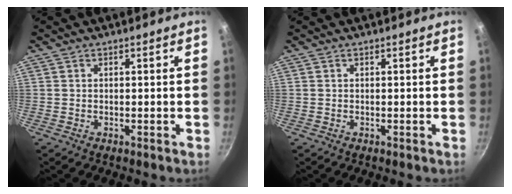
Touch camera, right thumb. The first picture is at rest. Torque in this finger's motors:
{"motor_torque": [0.00, 0.00, 0.03, -0.02, 0.00]}